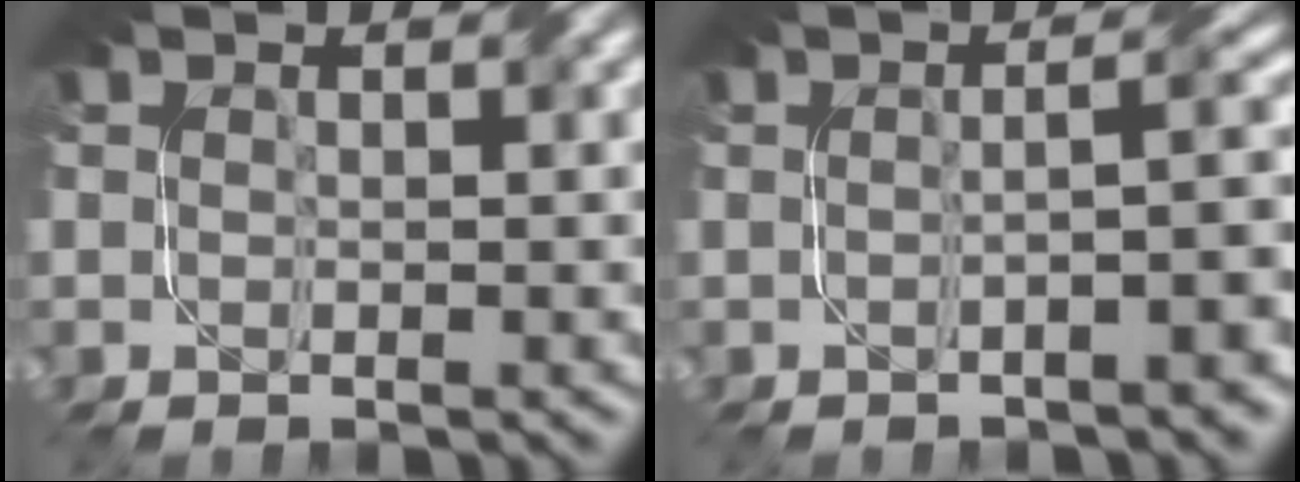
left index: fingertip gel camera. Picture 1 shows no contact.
{"total": 4.2, "force": [-1.2, 1.1, 3.9], "torque": [-0.039, 0.013, -0.024]}